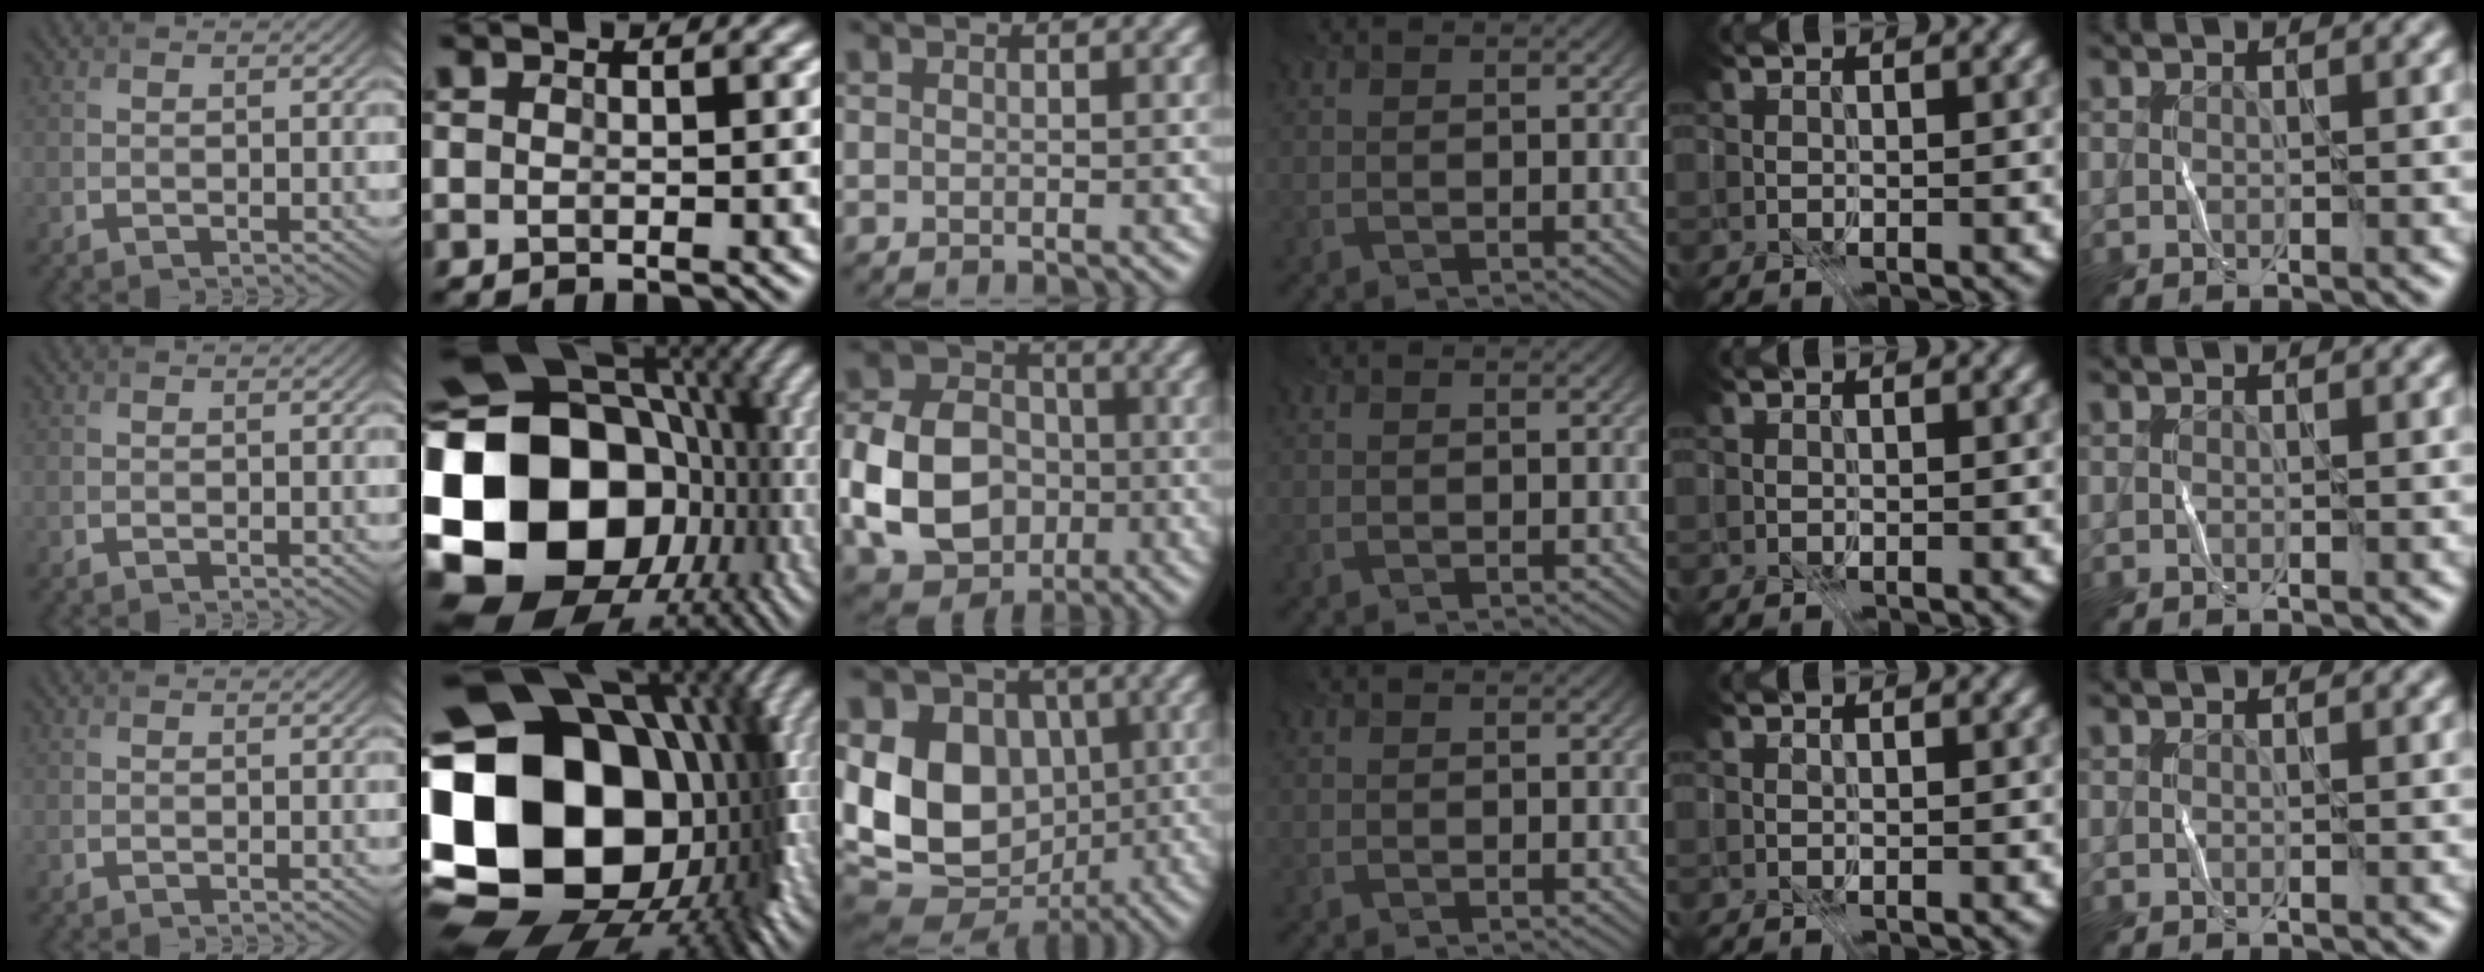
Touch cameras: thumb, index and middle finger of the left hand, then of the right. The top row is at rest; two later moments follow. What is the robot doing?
{"motion": "fold", "object": "file"}